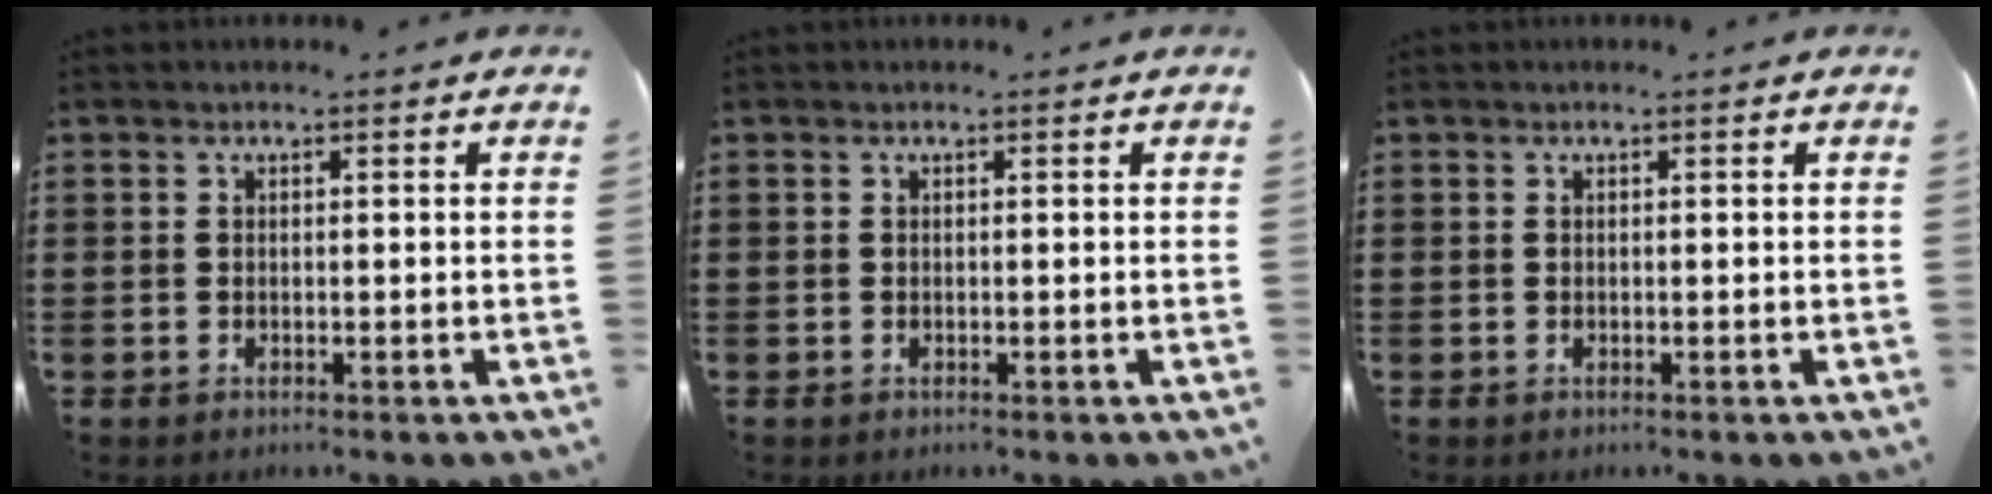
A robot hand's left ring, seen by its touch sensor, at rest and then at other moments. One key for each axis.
{"total": 0.0}
{"total": 0.0}